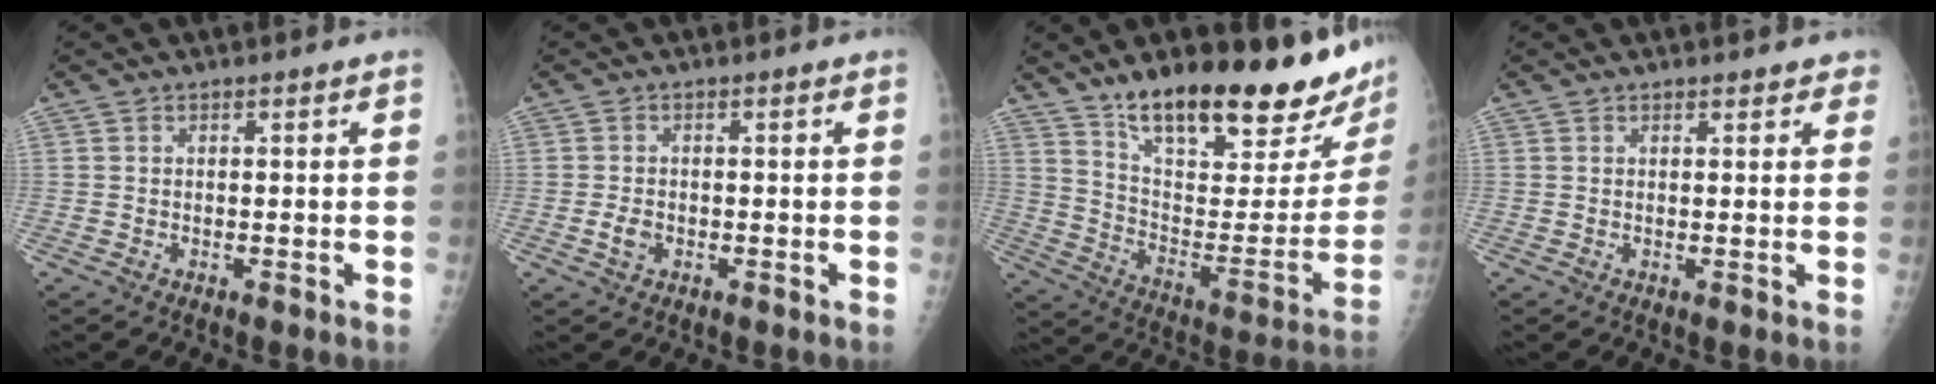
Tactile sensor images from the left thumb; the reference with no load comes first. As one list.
[{"total": 2.3, "force": [-0.7, 1.6, 1.5], "torque": [-0.027, 0.003, -0.013]}, {"total": 29.2, "force": [20.8, 8.4, 18.6], "torque": [-0.244, -0.086, 0.315]}, {"total": 2.8, "force": [2.2, 1.2, 1.2], "torque": [0.012, -0.001, 0.020]}]